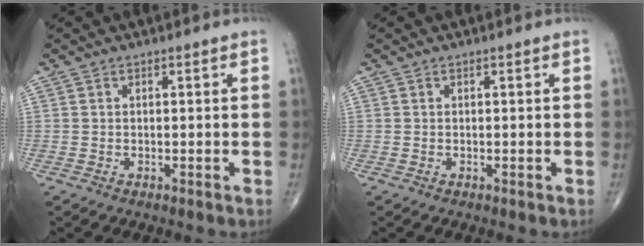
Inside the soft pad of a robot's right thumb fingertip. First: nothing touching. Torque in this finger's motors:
{"motor_torque": [-0.20, 0.20, 0.04, -0.04, 0.07]}